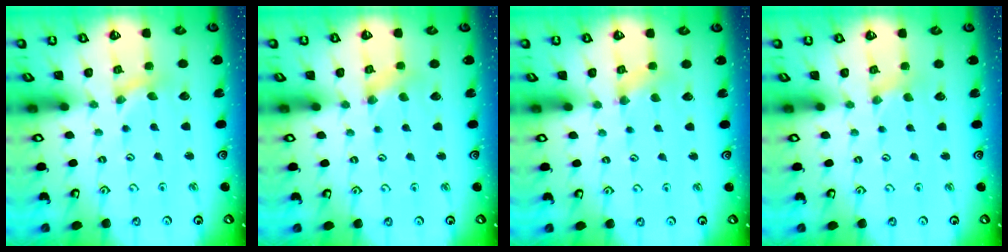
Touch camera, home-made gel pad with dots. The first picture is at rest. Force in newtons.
{"total": 0.9, "press": 0.9, "slide": 0.2}
{"total": 1.5, "press": 1.4, "slide": 0.3}
{"total": 1.7, "press": 1.7, "slide": 0.2}